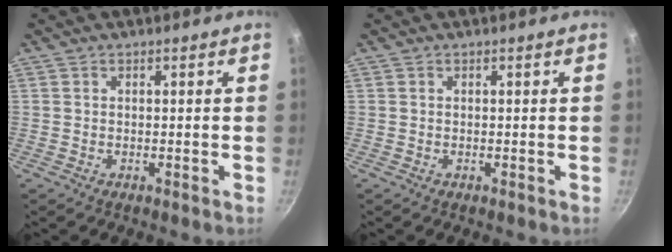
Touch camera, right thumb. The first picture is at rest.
{"total": 0.0}